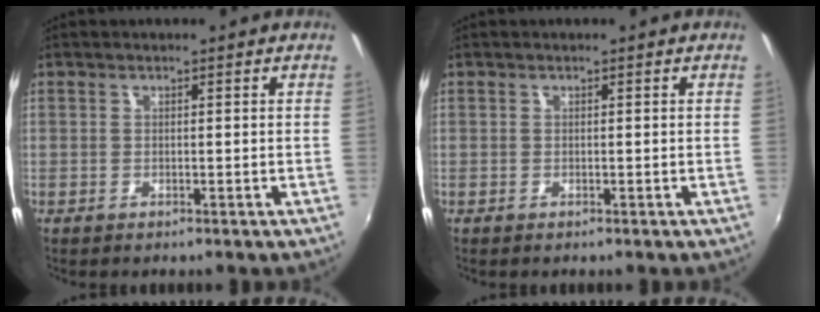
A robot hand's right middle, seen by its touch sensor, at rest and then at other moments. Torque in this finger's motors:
{"motor_torque": [0.55, -0.56, 0.06, 0.00]}